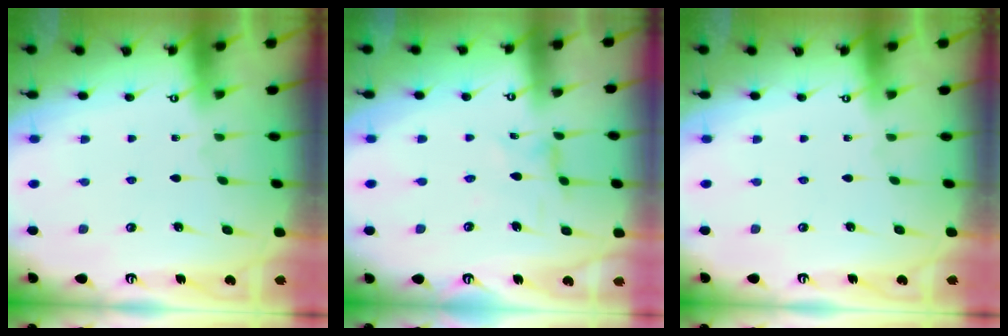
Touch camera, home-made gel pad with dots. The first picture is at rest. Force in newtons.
{"total": 1.2, "press": 1.2, "slide": 0.3}
{"total": 0.0}